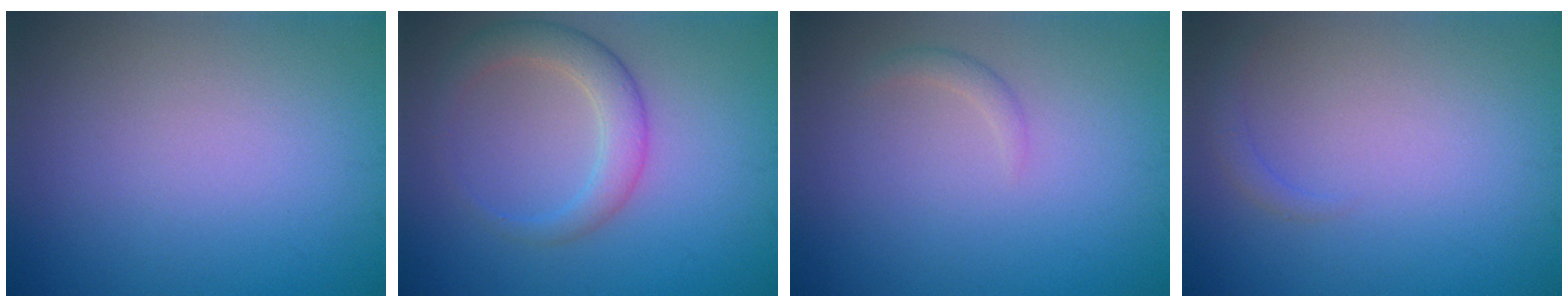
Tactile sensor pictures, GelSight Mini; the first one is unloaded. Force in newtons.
{"total": 3.5, "press": 3.5, "slide": 0.2}
{"total": 1.0, "press": 1.0, "slide": 0.1}
{"total": 1.0, "press": 1.0, "slide": 0.2}